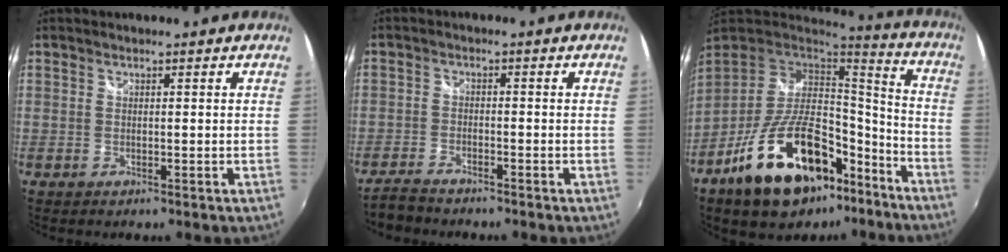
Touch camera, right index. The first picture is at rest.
{"total": 5.0, "force": [-4.5, 1.4, 1.8], "torque": [-0.054, -0.013, -0.085]}
{"total": 24.5, "force": [-14.2, 11.9, 16.0], "torque": [-0.296, 0.008, -0.210]}